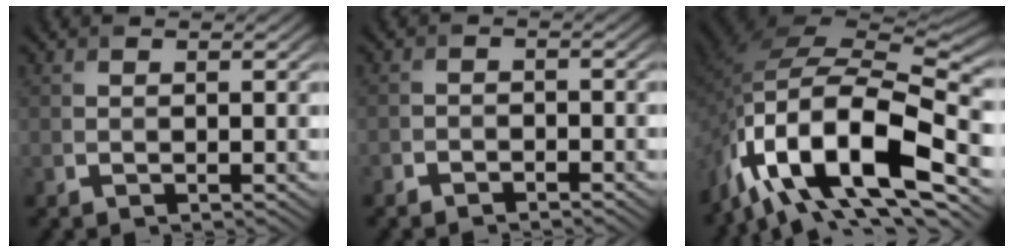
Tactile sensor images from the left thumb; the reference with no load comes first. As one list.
[{"total": 1.6, "force": [-1.6, 0.3, 0.0], "torque": [-0.002, -0.002, -0.033]}, {"total": 18.8, "force": [-9.8, 8.4, 13.6], "torque": [-0.285, -0.020, -0.174]}]